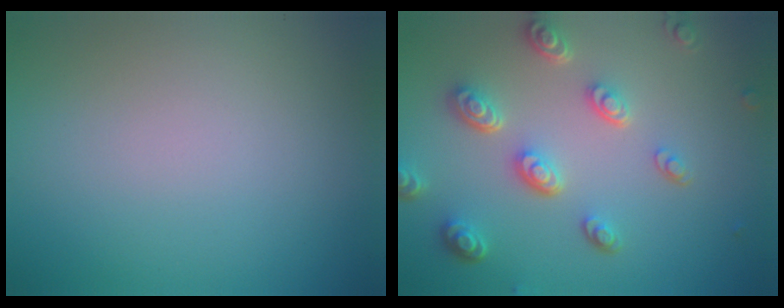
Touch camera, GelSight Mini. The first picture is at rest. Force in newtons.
{"total": 5.0, "press": 3.7, "slide": 3.3}